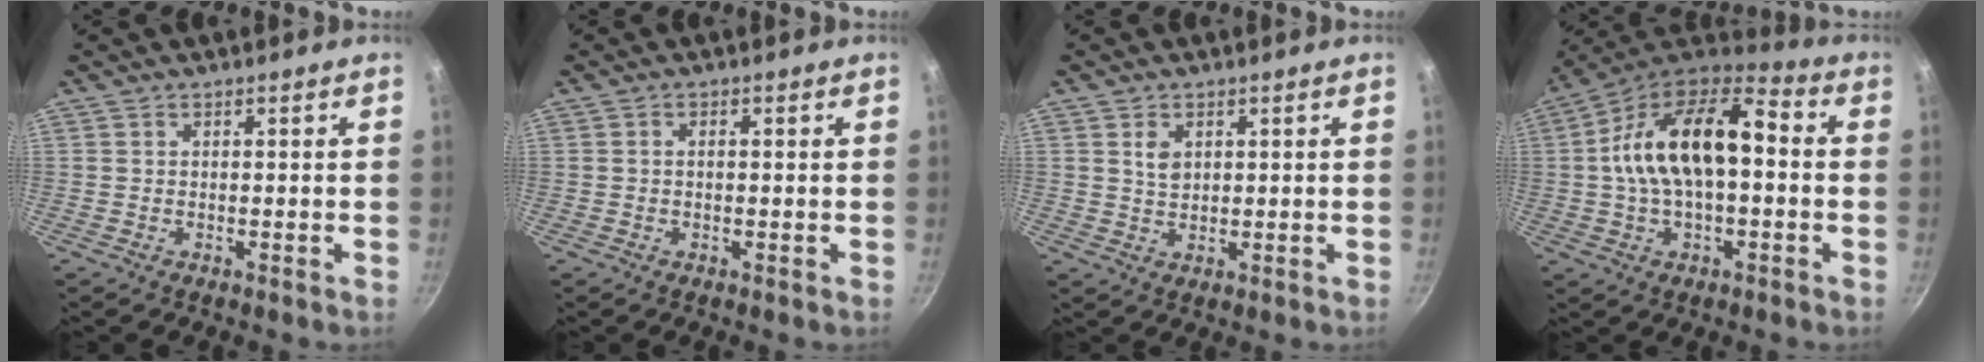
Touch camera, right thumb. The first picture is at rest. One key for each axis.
{"total": 0.8, "fx": 0.0, "fy": 0.5, "fz": 0.7, "tx": -0.012, "ty": 0.004, "tz": -0.001}
{"total": 3.2, "fx": 1.2, "fy": 2.3, "fz": 1.9, "tx": -0.025, "ty": -0.004, "tz": 0.024}
{"total": 19.1, "fx": 0.8, "fy": 10.2, "fz": 16.2, "tx": -0.270, "ty": 0.041, "tz": -0.003}